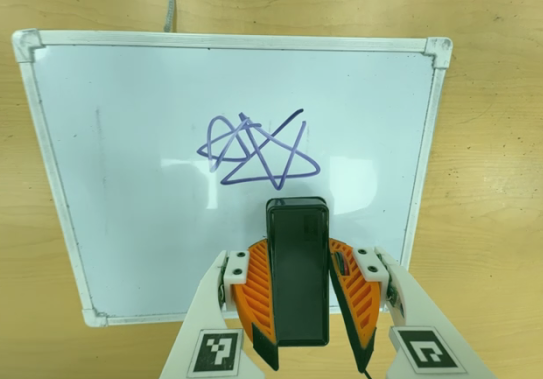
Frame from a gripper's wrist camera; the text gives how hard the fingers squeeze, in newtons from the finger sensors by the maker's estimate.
{"total": 5.4, "left": 4.7, "right": 6.1}